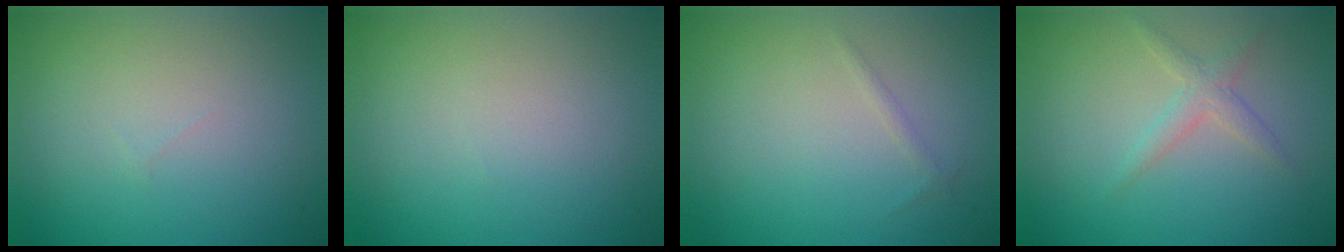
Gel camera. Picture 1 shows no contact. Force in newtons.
{"total": 0.0}
{"total": 0.5, "press": 0.5, "slide": 0.0}
{"total": 1.7, "press": 1.7, "slide": 0.1}